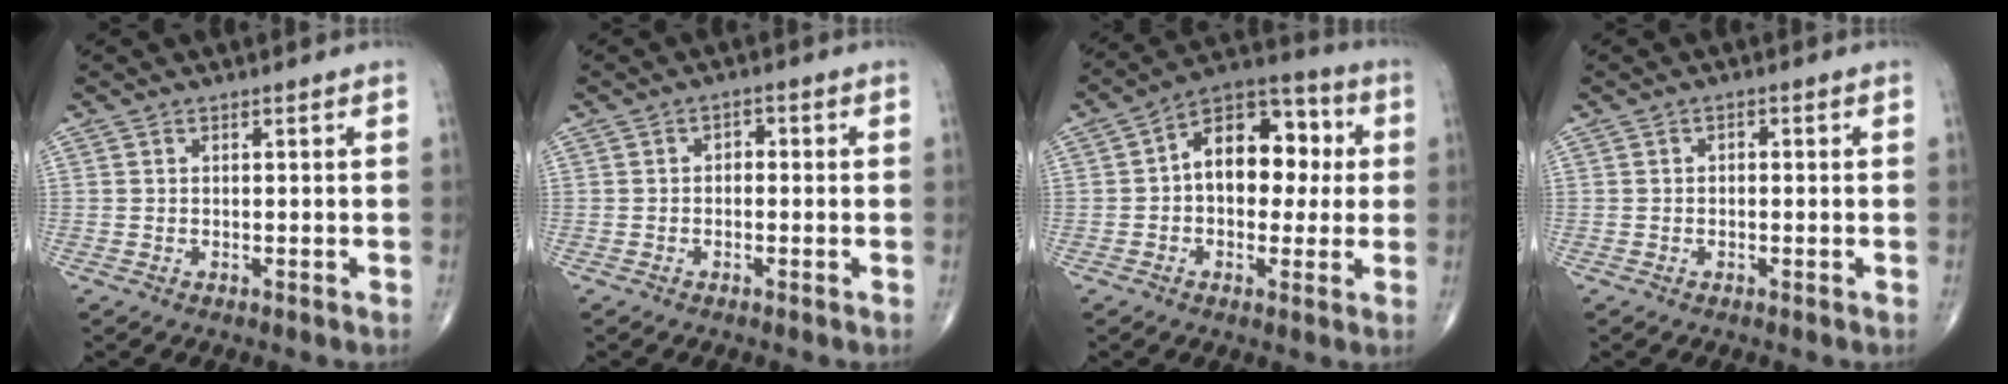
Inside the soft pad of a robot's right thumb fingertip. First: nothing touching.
{"total": 1.3, "force": [-0.1, 0.9, 0.8], "torque": [-0.003, 0.004, -0.007]}
{"total": 14.6, "force": [1.5, 9.4, 11.1], "torque": [-0.121, 0.033, 0.009]}
{"total": 0.9, "force": [0.0, 0.7, 0.6], "torque": [-0.002, 0.002, -0.005]}